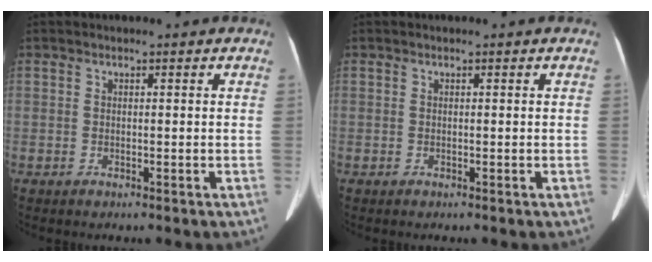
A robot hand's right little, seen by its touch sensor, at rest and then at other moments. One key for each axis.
{"total": 0.0}